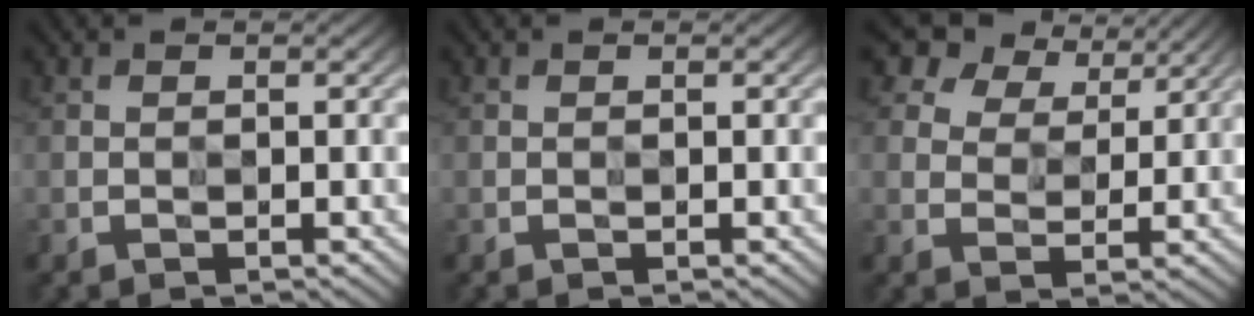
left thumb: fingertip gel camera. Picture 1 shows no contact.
{"total": 0.0}
{"total": 8.4, "force": [6.5, 4.7, 2.4], "torque": [-0.055, 0.006, 0.112]}